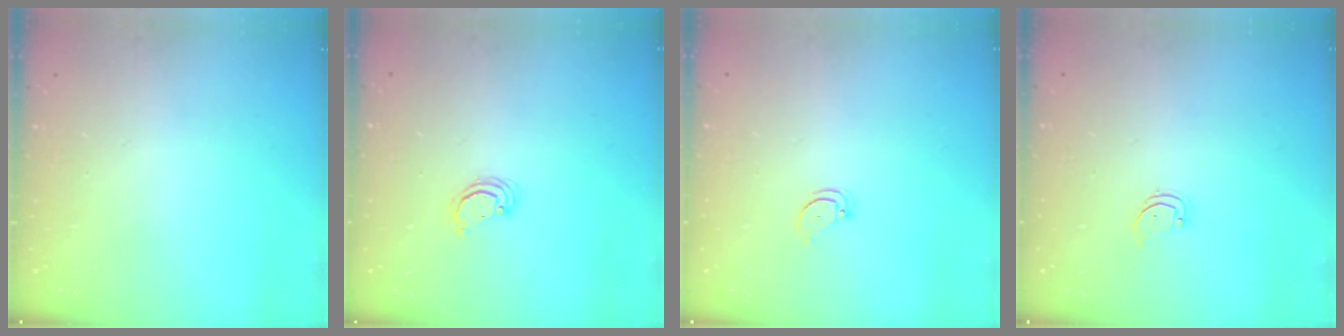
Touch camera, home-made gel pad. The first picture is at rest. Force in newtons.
{"total": 2.6, "press": 2.6, "slide": 0.2}
{"total": 2.6, "press": 2.6, "slide": 0.1}
{"total": 2.3, "press": 2.3, "slide": 0.1}